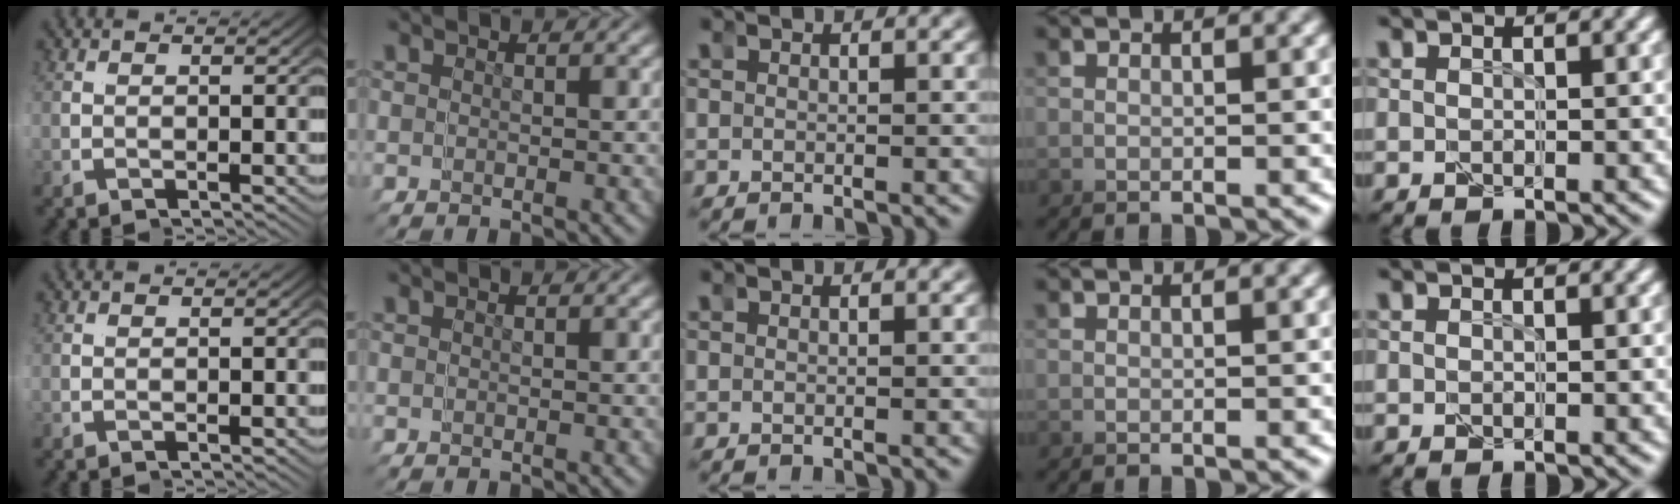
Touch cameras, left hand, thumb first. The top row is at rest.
{"ring": {"total": 4.5, "force": [1.3, -3.2, -3.0], "torque": [0.048, 0.021, 0.010]}}